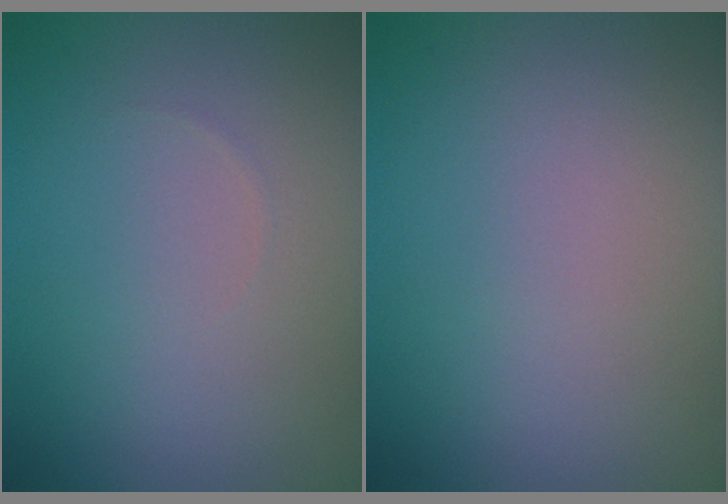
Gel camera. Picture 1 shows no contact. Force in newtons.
{"total": 0.0}